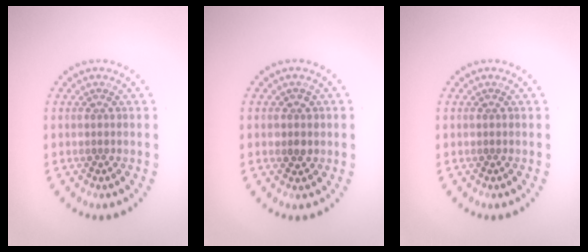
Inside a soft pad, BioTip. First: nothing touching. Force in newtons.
{"total": 1.5, "press": 1.4, "slide": 0.4}
{"total": 0.0}